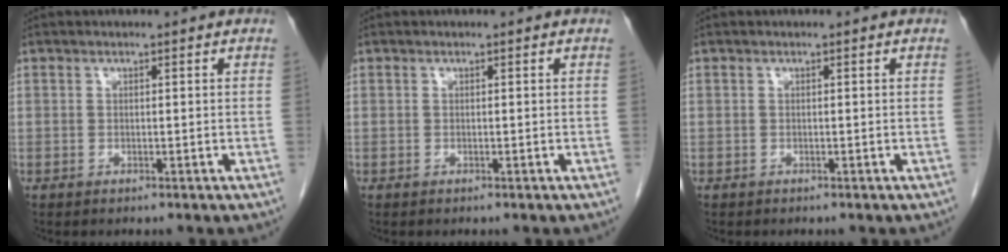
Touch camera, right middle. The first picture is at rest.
{"total": 0.0}
{"total": 0.0}